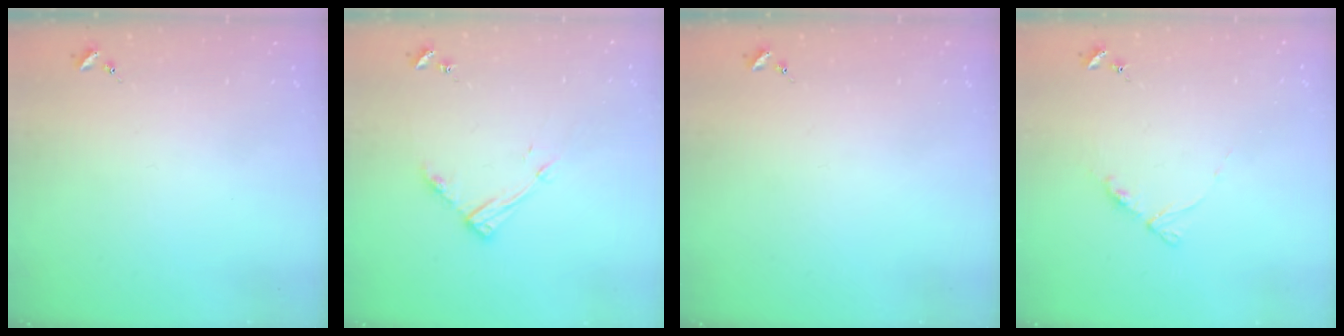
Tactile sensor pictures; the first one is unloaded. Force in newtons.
{"total": 11.0, "press": 11.0, "slide": 0.8}
{"total": 0.0}
{"total": 6.9, "press": 6.8, "slide": 0.7}